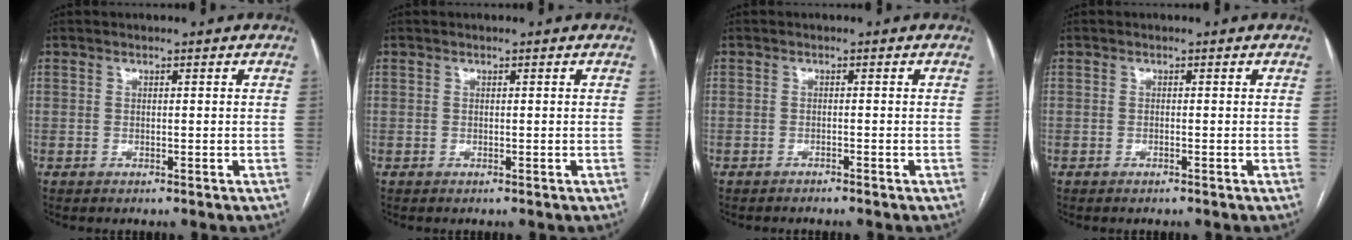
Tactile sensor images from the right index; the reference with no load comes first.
{"total": 0.0}
{"total": 1.0, "force": [-0.9, 0.0, 0.3], "torque": [-0.007, 0.000, -0.013]}
{"total": 0.0}